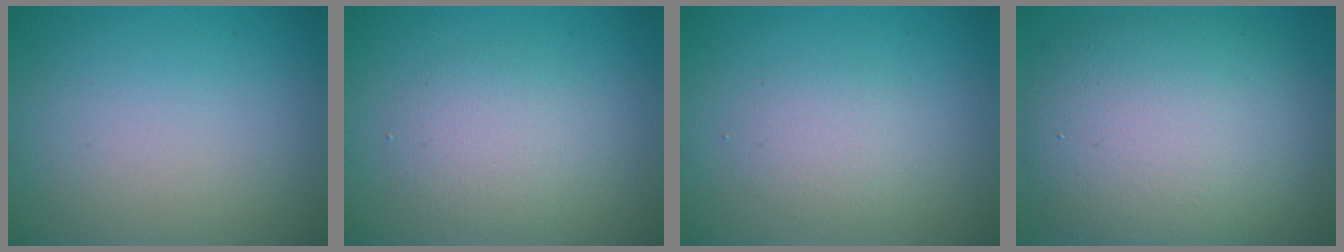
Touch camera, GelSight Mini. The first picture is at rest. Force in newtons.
{"total": 2.7, "press": 2.7, "slide": 0.2}
{"total": 1.9, "press": 1.9, "slide": 0.1}
{"total": 10.3, "press": 10.2, "slide": 0.6}